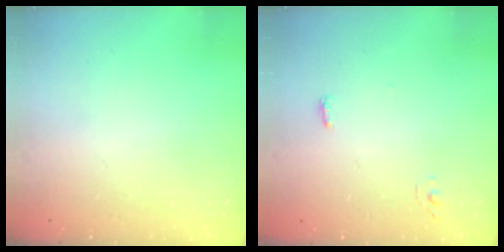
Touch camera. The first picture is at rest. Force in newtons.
{"total": 3.3, "press": 2.9, "slide": 1.7}